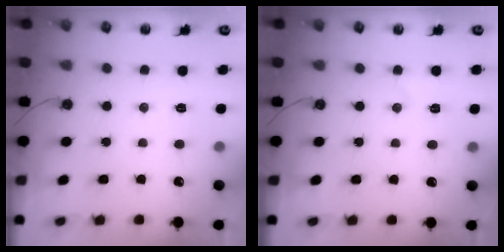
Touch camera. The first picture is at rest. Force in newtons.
{"total": 4.9, "press": 4.3, "slide": 2.3}